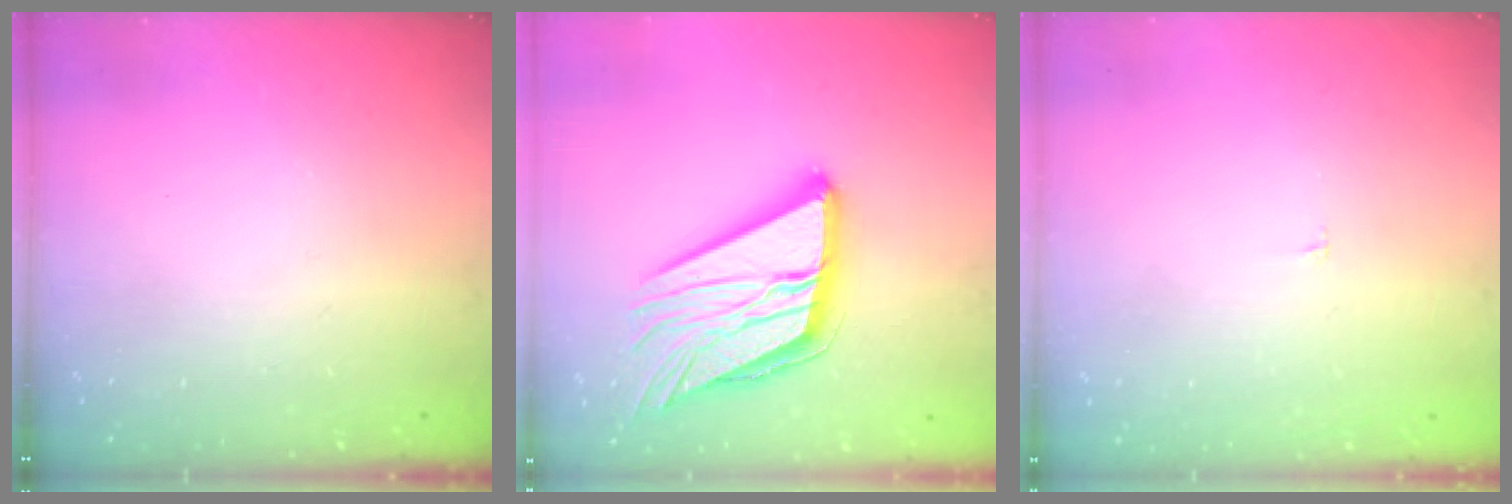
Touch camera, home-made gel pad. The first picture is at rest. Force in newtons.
{"total": 17.3, "press": 17.1, "slide": 2.7}
{"total": 2.2, "press": 2.2, "slide": 0.2}